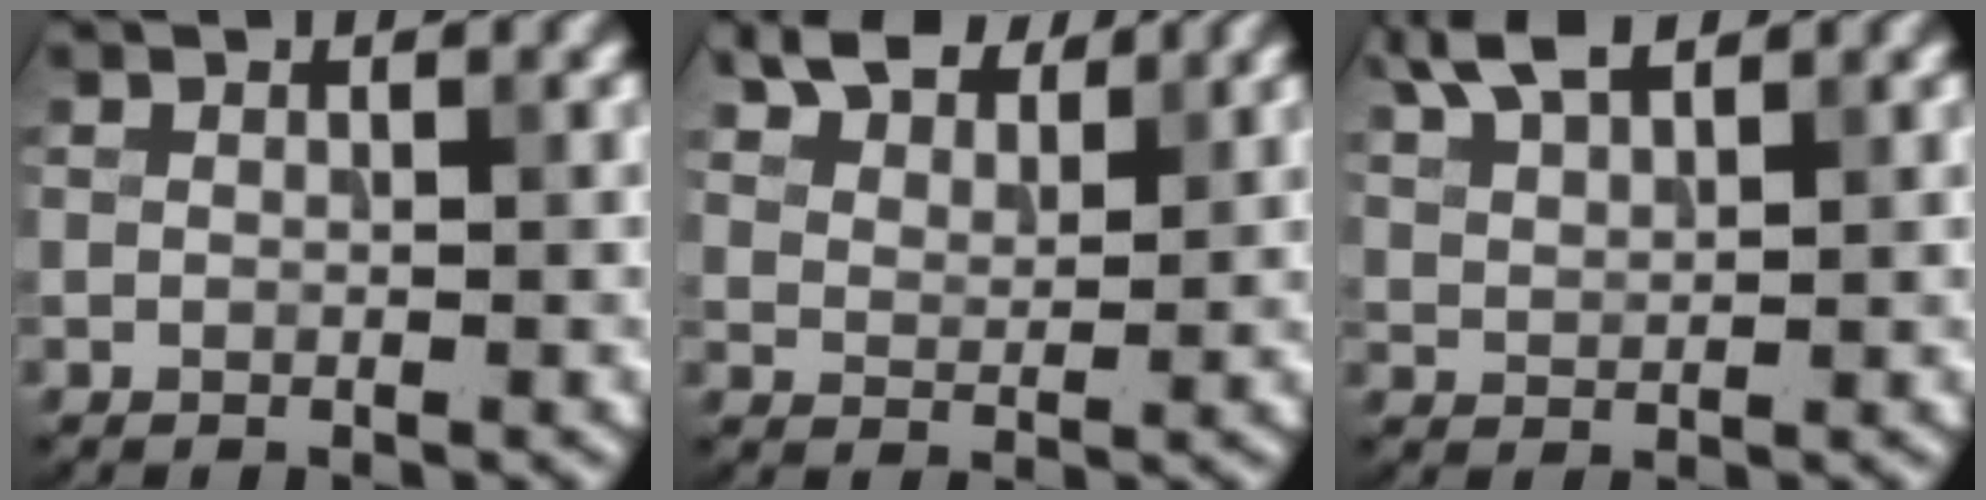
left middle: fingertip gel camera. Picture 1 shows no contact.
{"total": 5.9, "force": [4.9, 2.5, 2.3], "torque": [-0.053, -0.006, 0.097]}
{"total": 4.2, "force": [3.2, 1.3, 2.4], "torque": [-0.055, 0.013, 0.063]}